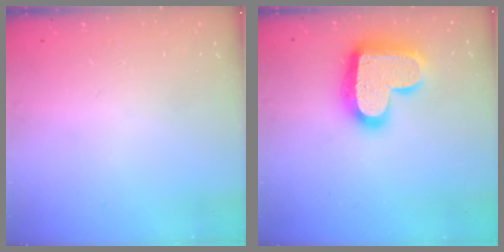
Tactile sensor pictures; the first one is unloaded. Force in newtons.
{"total": 20.5, "press": 20.4, "slide": 1.5}